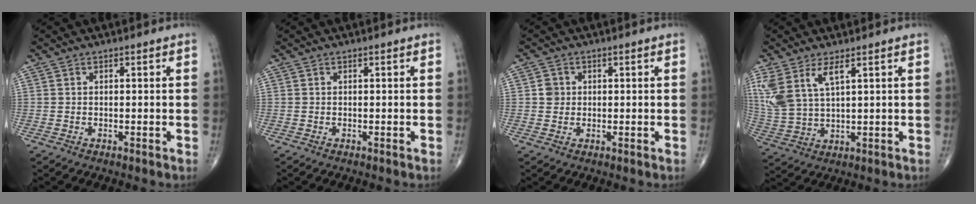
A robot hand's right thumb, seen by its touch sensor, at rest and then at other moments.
{"total": 0.0}
{"total": 2.2, "force": [0.3, 2.1, 0.7], "torque": [0.001, 0.003, 0.003]}
{"total": 10.0, "force": [4.8, 4.1, 7.7], "torque": [-0.182, -0.013, 0.110]}